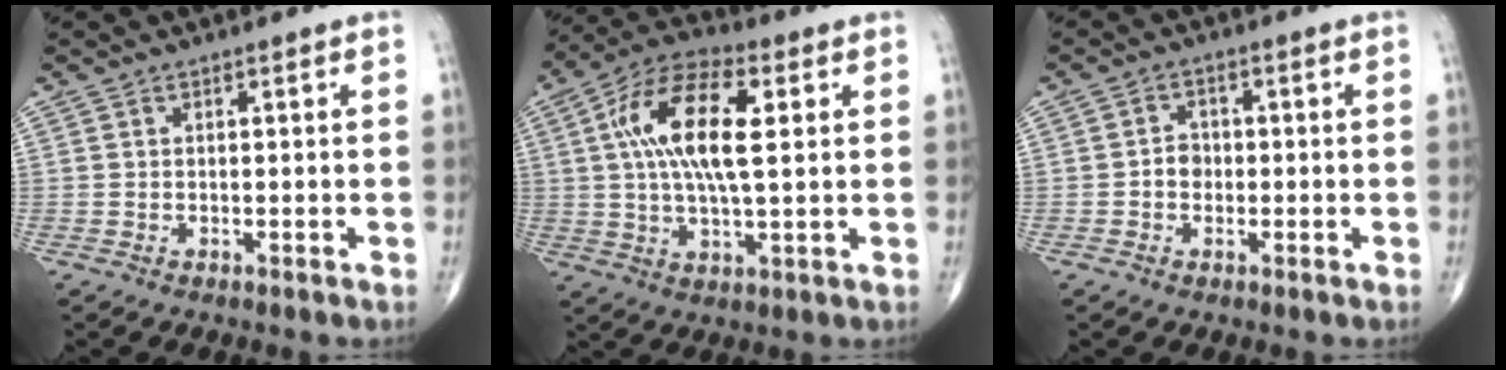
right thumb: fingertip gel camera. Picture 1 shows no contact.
{"total": 16.0, "force": [3.3, 6.7, 14.2], "torque": [-0.263, 0.015, 0.054]}
{"total": 2.8, "force": [-0.5, 2.4, 1.4], "torque": [-0.008, 0.009, -0.015]}